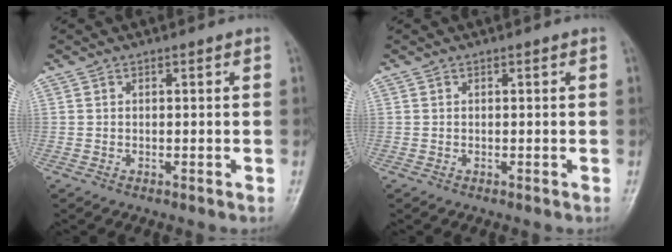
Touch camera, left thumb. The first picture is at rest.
{"total": 0.0}